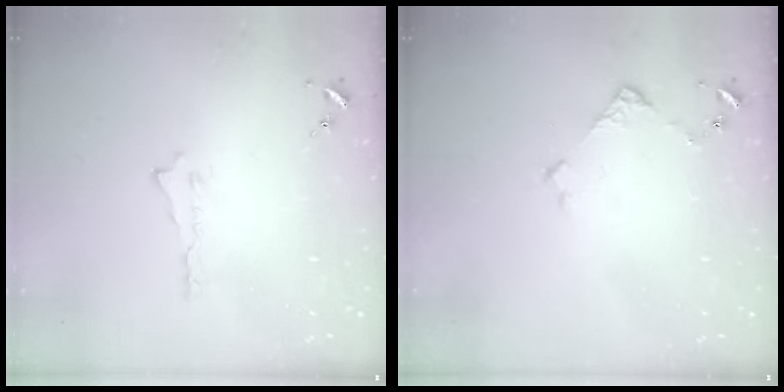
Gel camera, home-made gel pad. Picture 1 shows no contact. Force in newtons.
{"total": 3.5, "press": 3.5, "slide": 0.4}